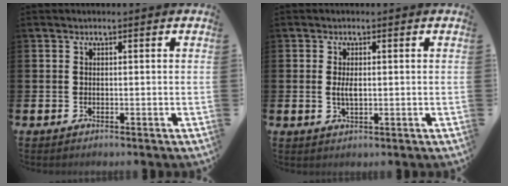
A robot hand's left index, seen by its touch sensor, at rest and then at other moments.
{"total": 2.1, "force": [0.2, 0.9, 1.9], "torque": [-0.027, -0.001, -0.001]}